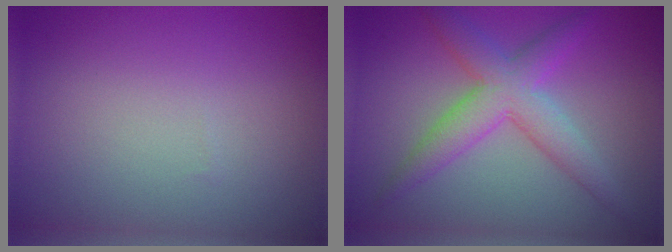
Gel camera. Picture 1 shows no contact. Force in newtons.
{"total": 4.8, "press": 4.8, "slide": 0.2}